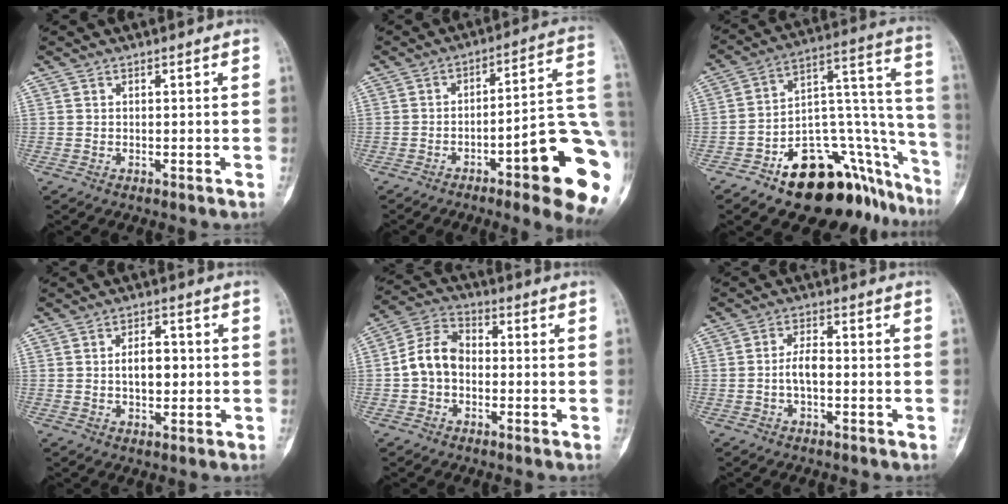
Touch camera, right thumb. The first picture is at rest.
{"total": 21.1, "force": [-7.6, 4.3, 19.2], "torque": [-0.190, 0.041, -0.099]}
{"total": 26.6, "force": [-15.3, 12.7, 17.7], "torque": [-0.126, 0.136, -0.215]}
{"total": 5.9, "force": [-0.1, 3.7, 4.6], "torque": [-0.052, 0.011, -0.002]}
{"total": 9.1, "force": [-1.0, 6.8, 6.0], "torque": [-0.095, 0.032, -0.034]}
{"total": 4.3, "force": [-0.9, 2.3, 3.6], "torque": [-0.063, 0.017, -0.021]}